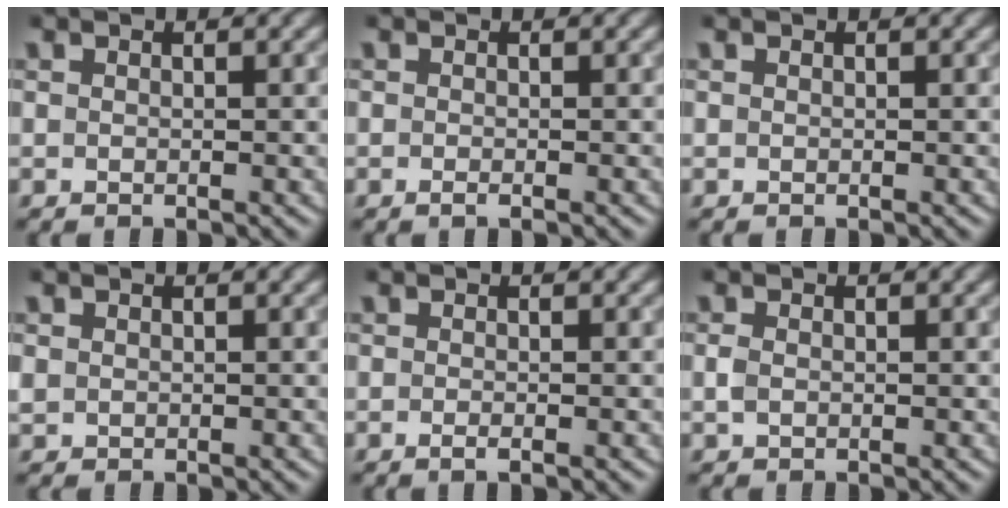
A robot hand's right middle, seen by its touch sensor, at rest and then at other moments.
{"total": 0.8, "force": [-0.3, 0.2, 0.7], "torque": [-0.008, -0.004, -0.006]}
{"total": 0.0}
{"total": 0.6, "force": [0.1, 0.5, 0.2], "torque": [-0.002, -0.001, 0.005]}
{"total": 1.2, "force": [-0.3, 0.3, 1.1], "torque": [-0.012, -0.004, -0.008]}
{"total": 0.9, "force": [-0.2, 0.6, 0.6], "torque": [-0.015, -0.001, -0.004]}